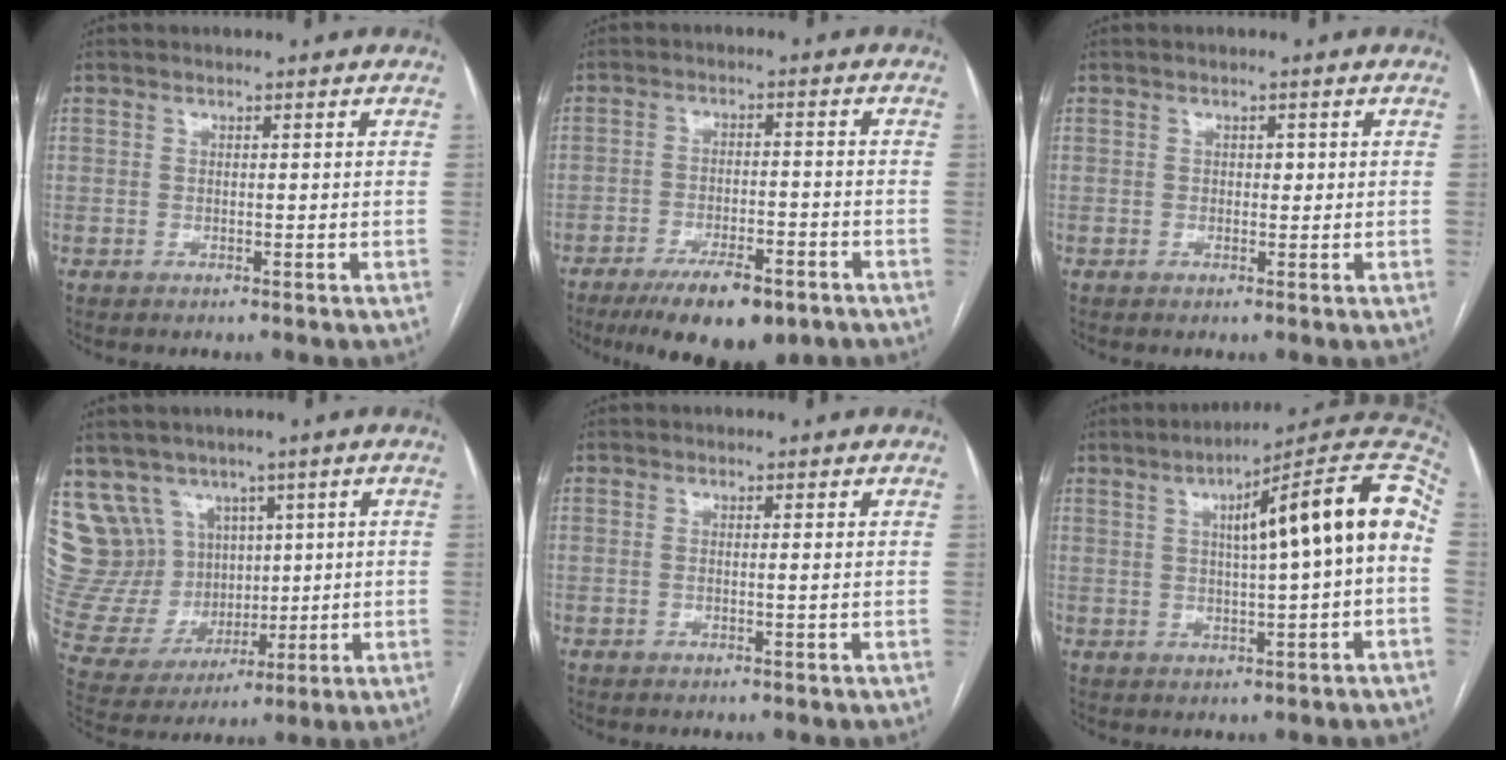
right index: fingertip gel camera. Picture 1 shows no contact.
{"total": 11.3, "force": [-7.8, 3.2, 7.5], "torque": [-0.119, -0.012, -0.122]}
{"total": 1.0, "force": [0.1, 0.7, 0.7], "torque": [-0.006, 0.002, 0.001]}
{"total": 13.9, "force": [7.1, 11.5, 3.1], "torque": [-0.089, 0.065, 0.174]}
{"total": 0.6, "force": [0.0, -0.2, 0.5], "torque": [-0.010, -0.002, -0.001]}
{"total": 15.9, "force": [2.0, 0.9, 15.8], "torque": [-0.218, 0.038, 0.023]}